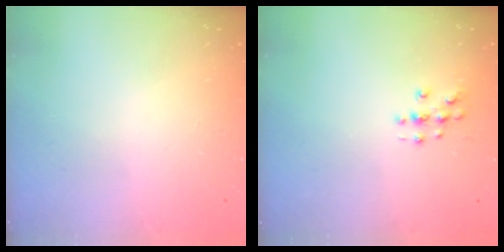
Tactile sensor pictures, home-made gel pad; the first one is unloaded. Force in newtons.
{"total": 3.9, "press": 3.8, "slide": 0.5}